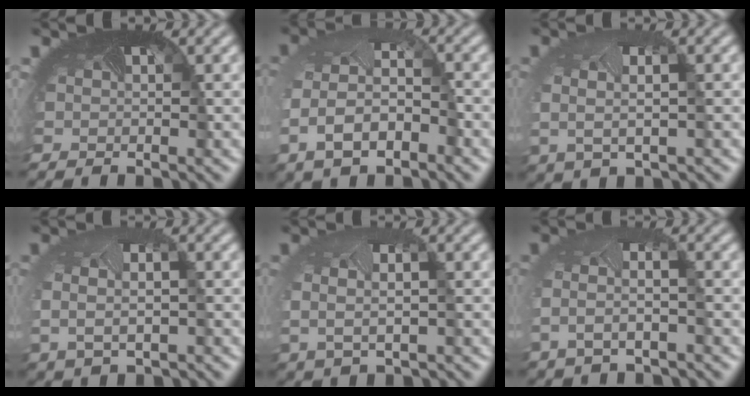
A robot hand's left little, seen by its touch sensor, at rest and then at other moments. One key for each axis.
{"total": 6.1, "fx": -2.3, "fy": 3.3, "fz": 4.6, "tx": -0.108, "ty": -0.014, "tz": -0.045}
{"total": 2.7, "fx": 0.0, "fy": 1.3, "fz": 2.3, "tx": -0.054, "ty": -0.005, "tz": 0.007}
{"total": 3.9, "fx": -0.2, "fy": 2.6, "fz": 2.9, "tx": -0.057, "ty": -0.006, "tz": 0.012}
{"total": 3.1, "fx": 0.0, "fy": 1.8, "fz": 2.5, "tx": -0.054, "ty": -0.005, "tz": 0.015}
{"total": 2.9, "fx": -0.9, "fy": 1.1, "fz": 2.5, "tx": -0.073, "ty": -0.010, "tz": -0.016}